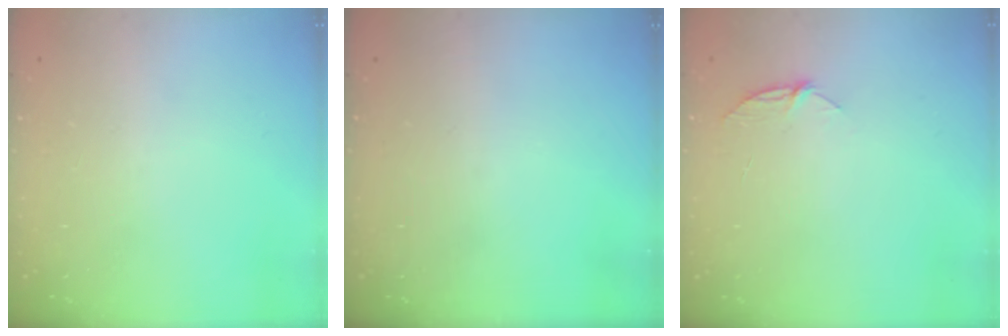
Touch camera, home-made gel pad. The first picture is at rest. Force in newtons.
{"total": 0.0}
{"total": 4.9, "press": 4.8, "slide": 0.6}